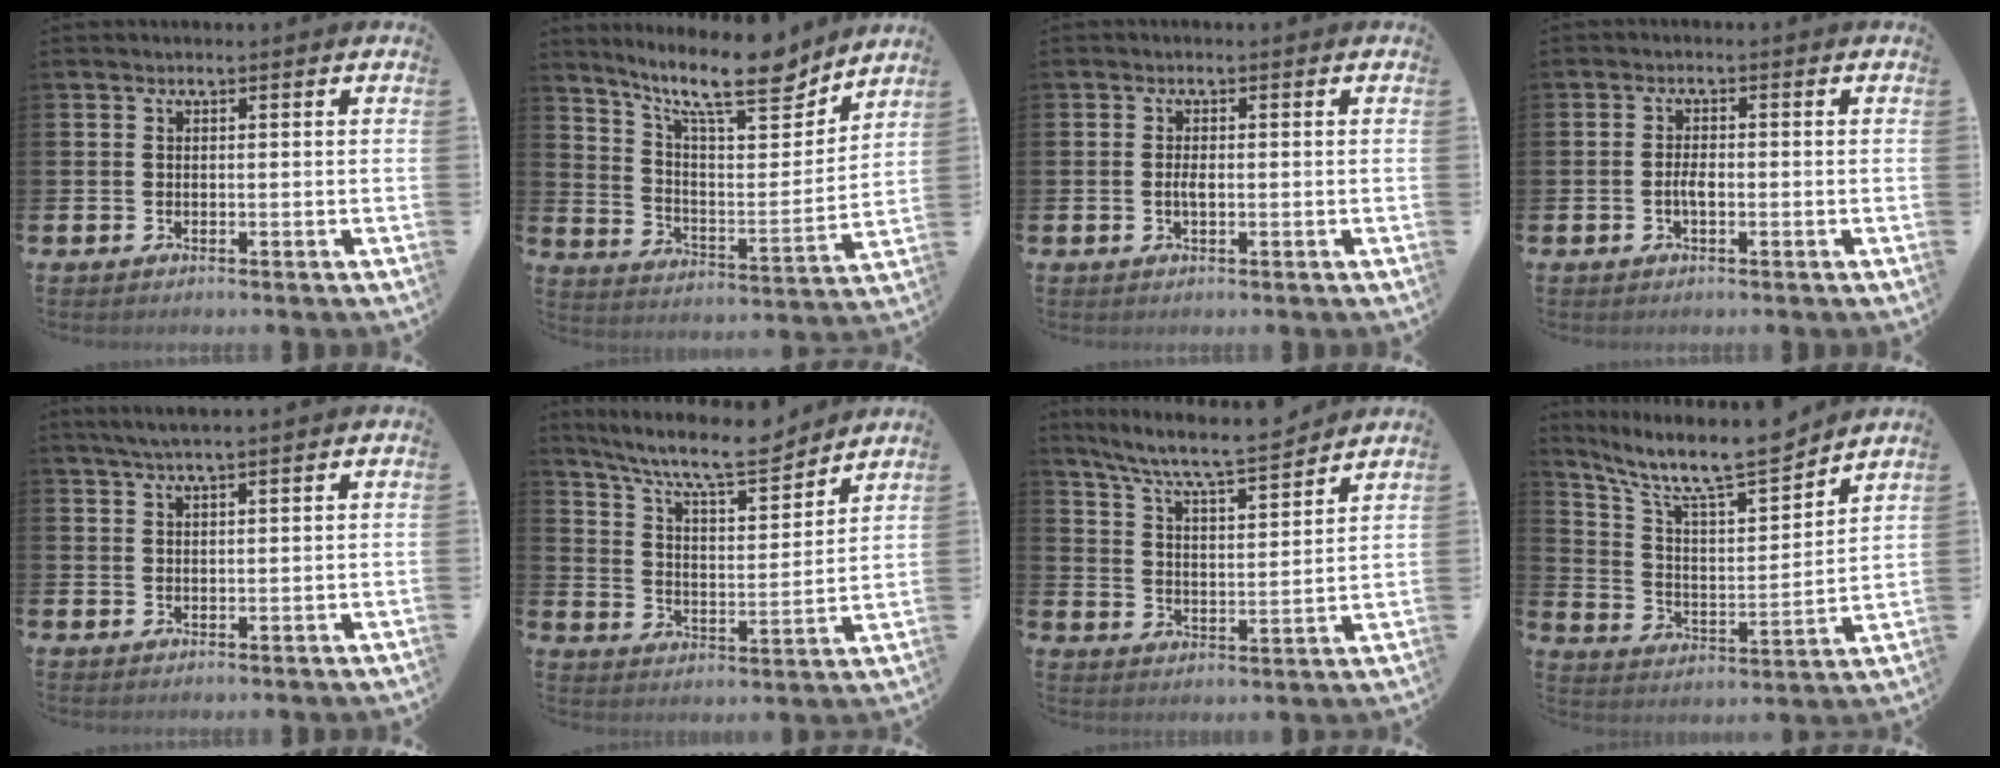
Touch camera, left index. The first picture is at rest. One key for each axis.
{"total": 13.6, "fx": 11.0, "fy": 3.5, "fz": 7.3, "tx": -0.148, "ty": -0.060, "tz": 0.188}
{"total": 1.4, "fx": -0.2, "fy": 0.5, "fz": 1.3, "tx": -0.021, "ty": 0.000, "tz": -0.006}
{"total": 1.9, "fx": -0.5, "fy": 0.8, "fz": 1.7, "tx": -0.028, "ty": -0.001, "tz": -0.012}
{"total": 2.7, "fx": 2.3, "fy": 0.1, "fz": 1.4, "tx": -0.039, "ty": 0.003, "tz": 0.044}
{"total": 10.3, "fx": 9.2, "fy": 2.0, "fz": 4.1, "tx": -0.102, "ty": -0.059, "tz": 0.160}
{"total": 7.7, "fx": 7.2, "fy": 0.5, "fz": 2.6, "tx": -0.084, "ty": -0.052, "tz": 0.124}
{"total": 10.9, "fx": 9.6, "fy": 1.9, "fz": 4.8, "tx": -0.123, "ty": -0.071, "tz": 0.162}